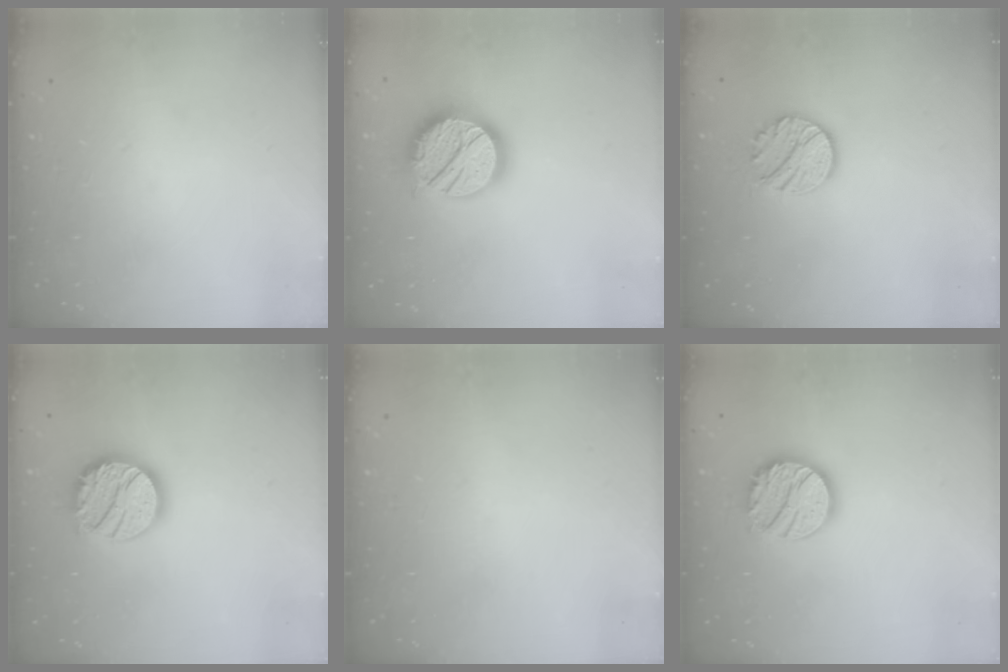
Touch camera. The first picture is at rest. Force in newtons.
{"total": 18.4, "press": 18.3, "slide": 1.7}
{"total": 10.5, "press": 10.5, "slide": 0.4}
{"total": 16.6, "press": 16.6, "slide": 1.2}
{"total": 0.6, "press": 0.6, "slide": 0.1}
{"total": 15.2, "press": 15.1, "slide": 1.1}